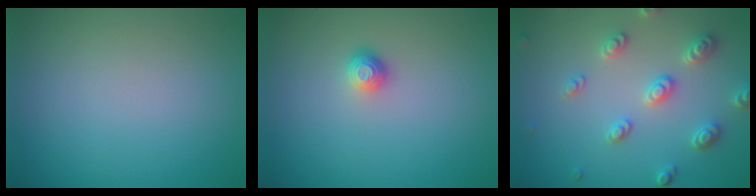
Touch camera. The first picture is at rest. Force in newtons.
{"total": 1.1, "press": 1.0, "slide": 0.5}
{"total": 3.7, "press": 3.3, "slide": 1.6}